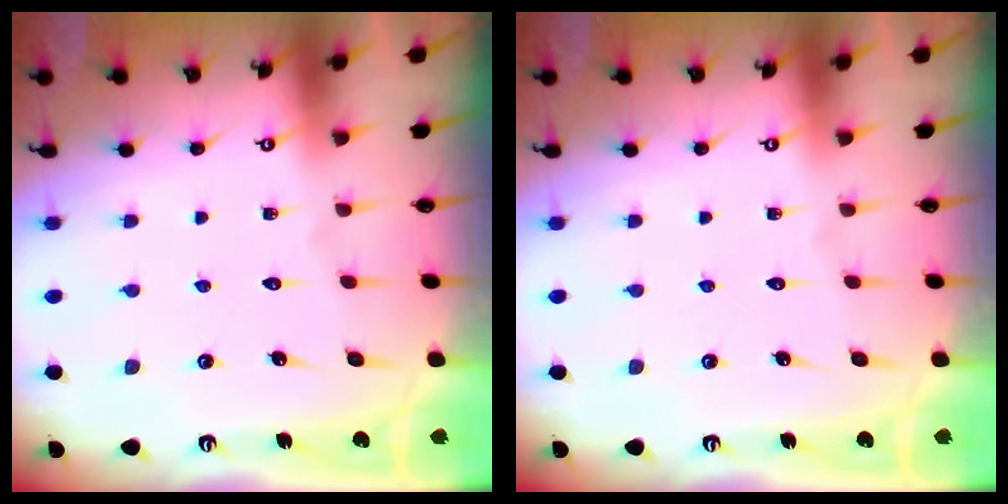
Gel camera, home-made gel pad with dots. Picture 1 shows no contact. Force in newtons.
{"total": 0.0}